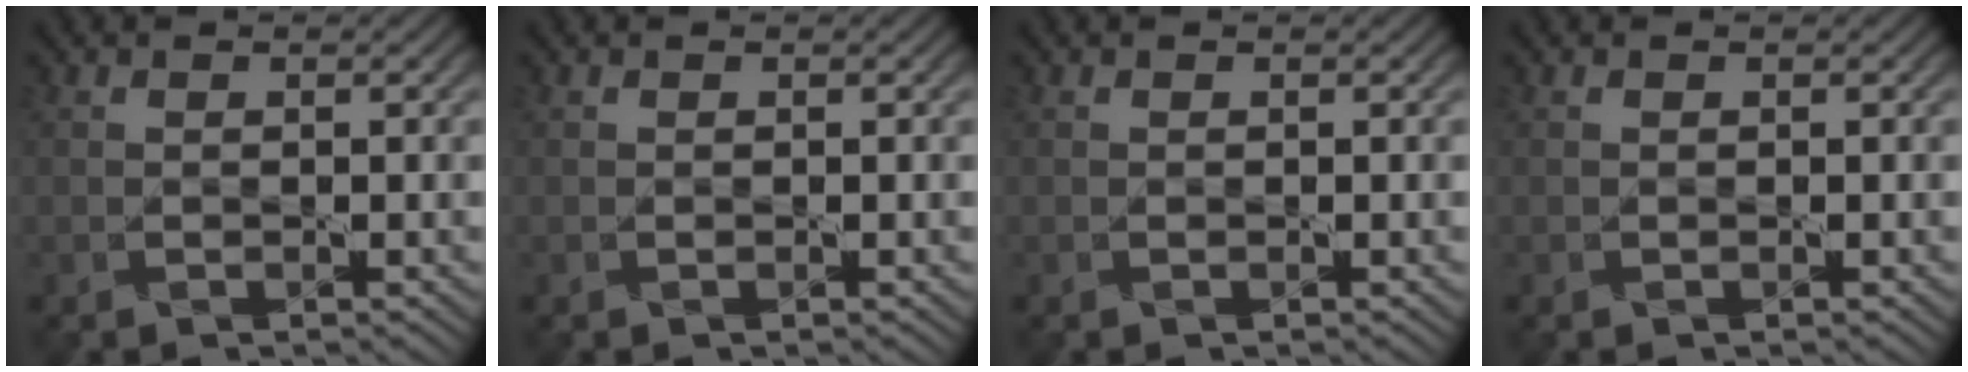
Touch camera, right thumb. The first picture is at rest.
{"total": 0.0}
{"total": 0.0}
{"total": 0.0}